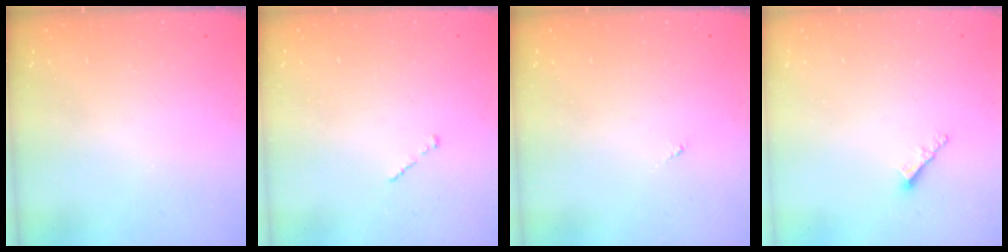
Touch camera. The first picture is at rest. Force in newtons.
{"total": 0.0}
{"total": 0.0}
{"total": 2.3, "press": 2.3, "slide": 0.1}